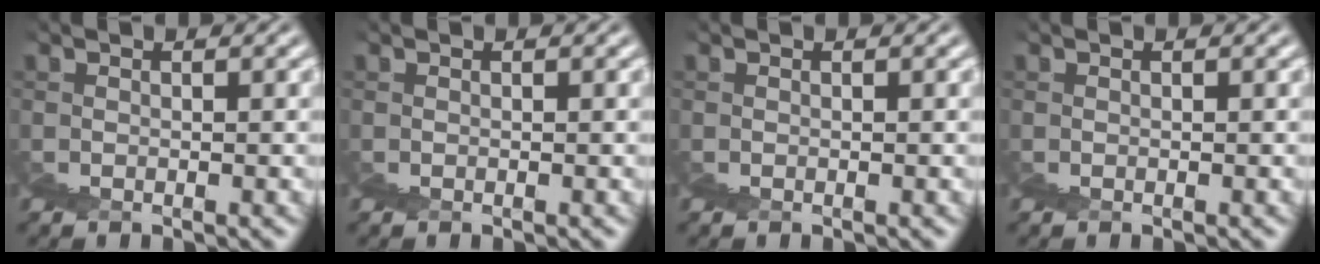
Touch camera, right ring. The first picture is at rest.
{"total": 0.0}
{"total": 0.0}
{"total": 0.0}